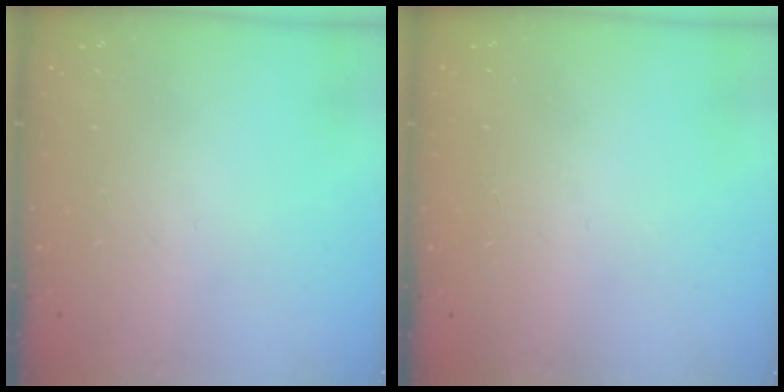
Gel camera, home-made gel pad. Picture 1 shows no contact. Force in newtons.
{"total": 1.4, "press": 1.4, "slide": 0.1}